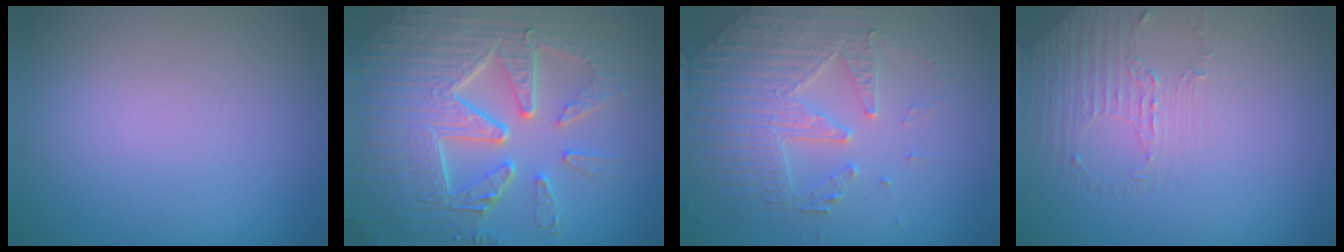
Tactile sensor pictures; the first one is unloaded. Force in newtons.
{"total": 9.6, "press": 6.5, "slide": 7.1}
{"total": 4.4, "press": 4.2, "slide": 1.4}
{"total": 1.4, "press": 0.8, "slide": 1.1}